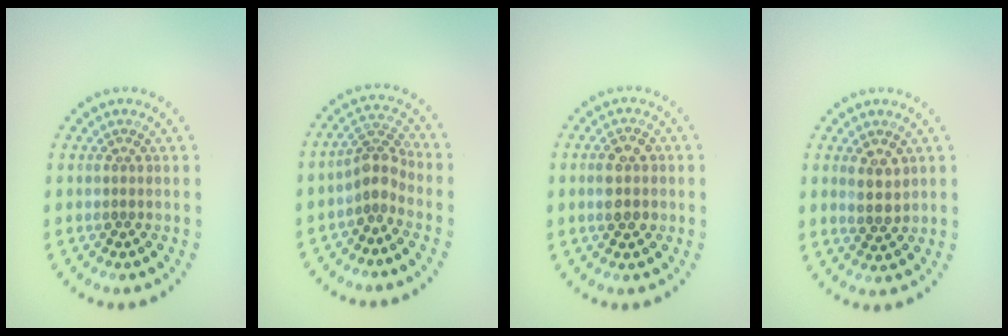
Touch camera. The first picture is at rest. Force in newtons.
{"total": 2.5, "press": 1.9, "slide": 1.7}
{"total": 2.9, "press": 2.9, "slide": 0.1}
{"total": 2.5, "press": 2.2, "slide": 1.0}